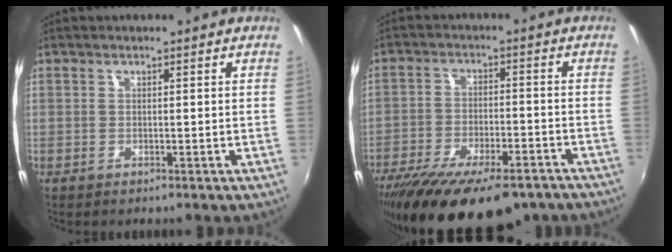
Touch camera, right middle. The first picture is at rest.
{"total": 22.4, "force": [-16.5, 8.1, 12.8], "torque": [-0.248, -0.046, -0.245]}